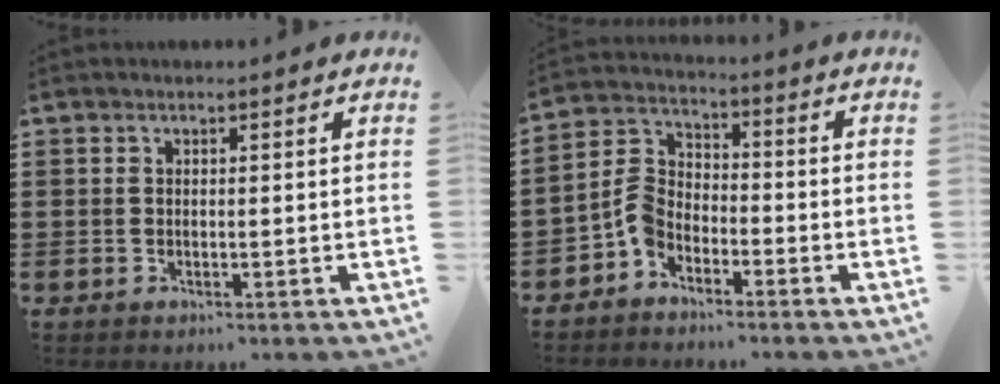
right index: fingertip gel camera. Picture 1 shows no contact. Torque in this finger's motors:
{"motor_torque": [0.72, -0.05, 0.25, 0.08]}